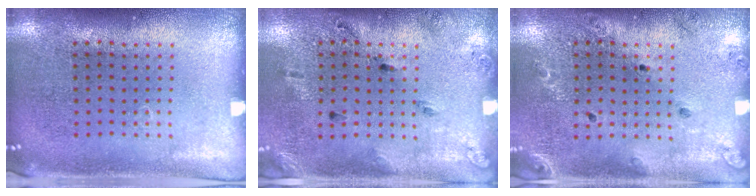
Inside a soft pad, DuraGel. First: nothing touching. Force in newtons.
{"total": 1.8, "press": 1.1, "slide": 1.5}
{"total": 1.4, "press": 1.4, "slide": 0.1}